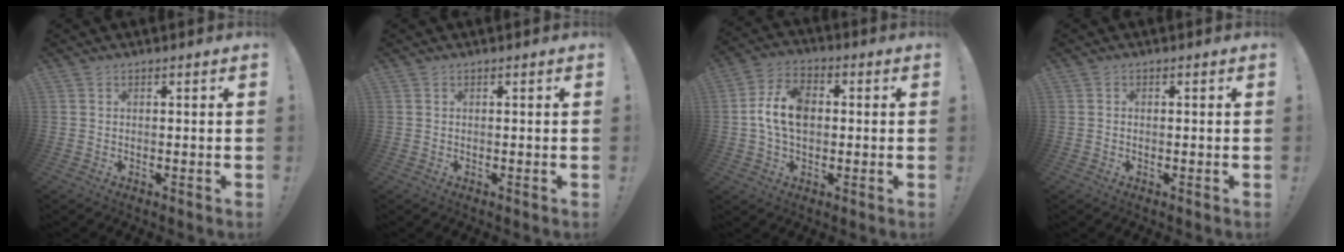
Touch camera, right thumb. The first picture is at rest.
{"total": 0.0}
{"total": 11.6, "force": [0.2, 7.7, 8.7], "torque": [-0.168, 0.012, 0.006]}
{"total": 0.0}